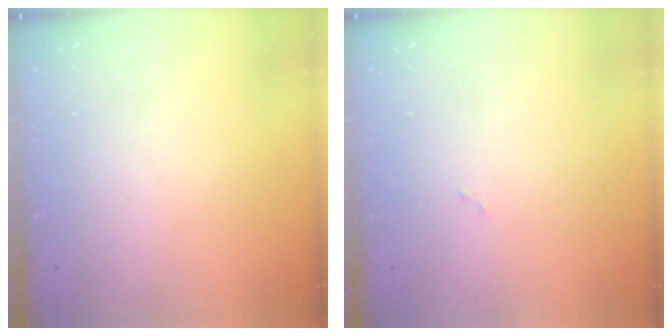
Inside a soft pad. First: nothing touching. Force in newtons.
{"total": 2.2, "press": 2.1, "slide": 0.3}